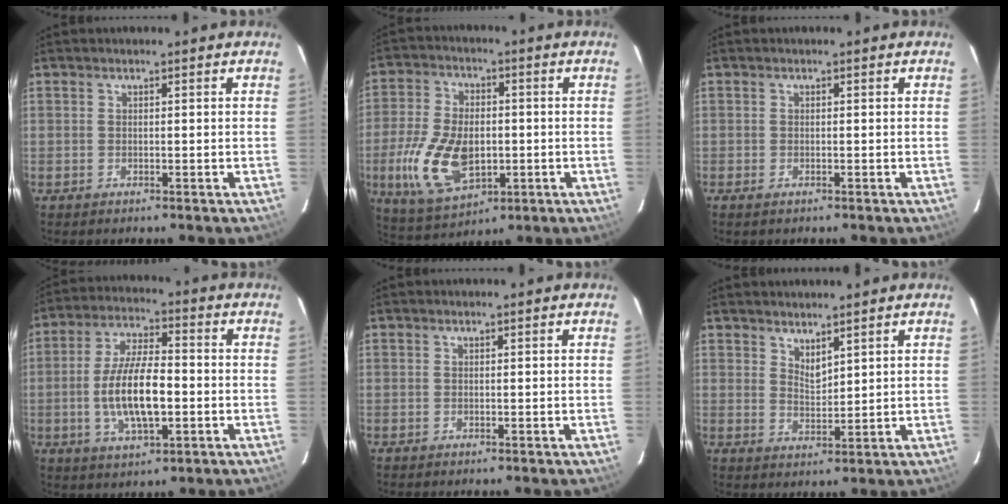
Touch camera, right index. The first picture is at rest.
{"total": 14.7, "force": [-3.0, 8.7, 11.5], "torque": [-0.250, -0.007, -0.042]}
{"total": 0.9, "force": [-0.5, 0.5, 0.5], "torque": [-0.009, -0.004, -0.010]}
{"total": 12.3, "force": [-2.2, 4.5, 11.3], "torque": [-0.224, -0.001, -0.037]}
{"total": 0.0}
{"total": 3.3, "force": [2.8, 0.9, 1.4], "torque": [-0.021, -0.005, 0.050]}